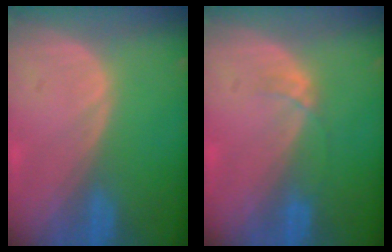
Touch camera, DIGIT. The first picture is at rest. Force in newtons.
{"total": 1.3, "press": 1.3, "slide": 0.1}